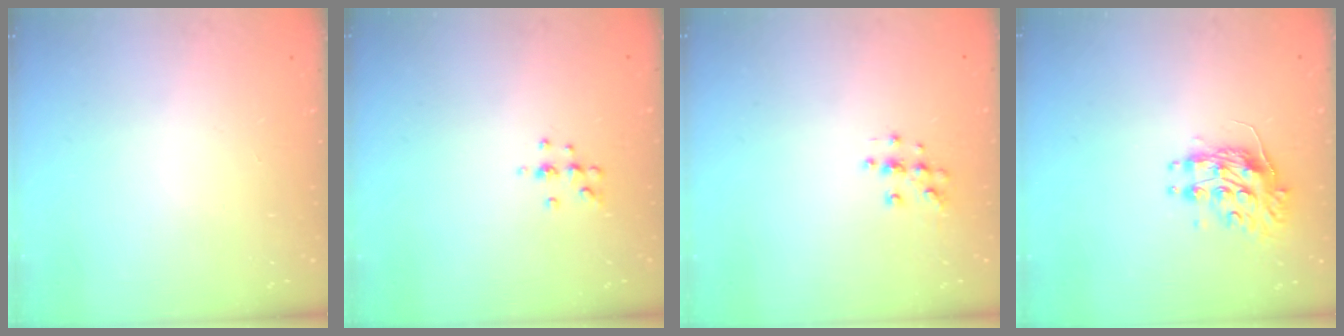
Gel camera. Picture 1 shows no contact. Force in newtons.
{"total": 5.5, "press": 5.2, "slide": 1.6}
{"total": 5.0, "press": 4.7, "slide": 1.6}
{"total": 10.0, "press": 10.0, "slide": 0.0}